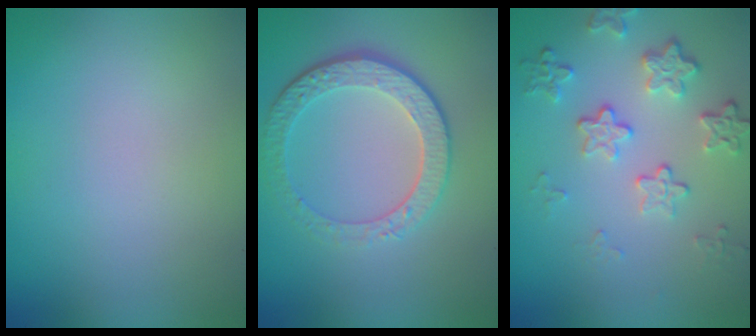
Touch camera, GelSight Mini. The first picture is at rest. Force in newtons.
{"total": 4.7, "press": 3.4, "slide": 3.3}
{"total": 4.1, "press": 3.1, "slide": 2.6}